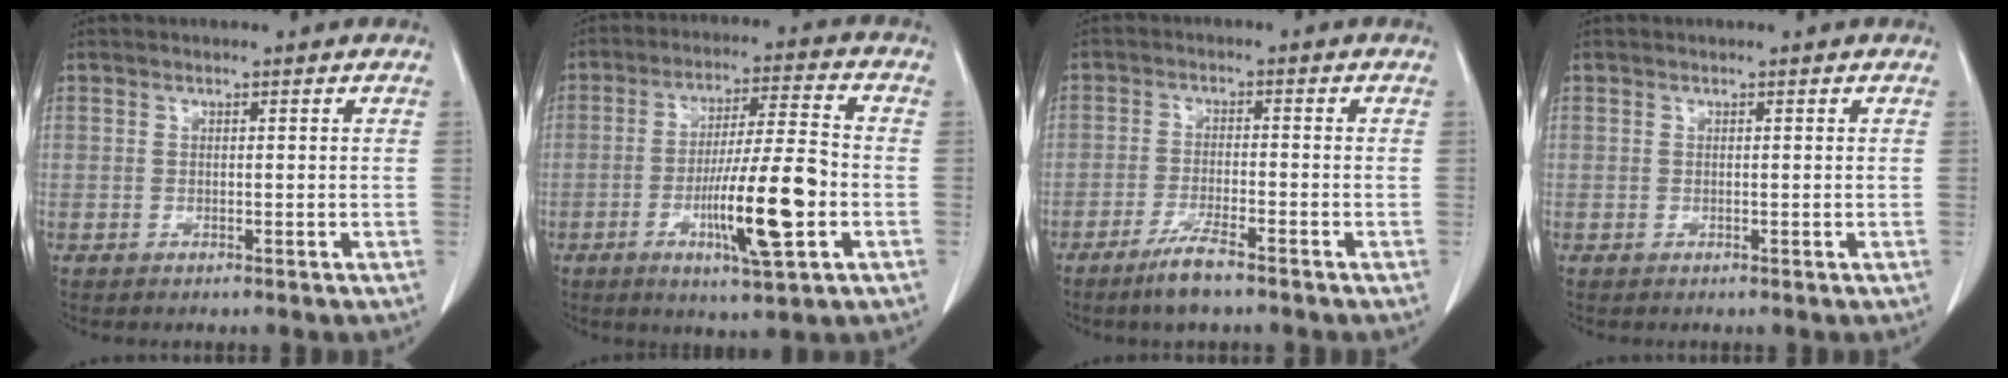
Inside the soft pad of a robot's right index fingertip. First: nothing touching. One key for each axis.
{"total": 13.2, "fx": -3.8, "fy": 0.9, "fz": 12.6, "tx": -0.217, "ty": -0.004, "tz": -0.064}
{"total": 5.1, "fx": -3.8, "fy": 0.4, "fz": 3.4, "tx": -0.071, "ty": -0.009, "tz": -0.069}
{"total": 0.0}